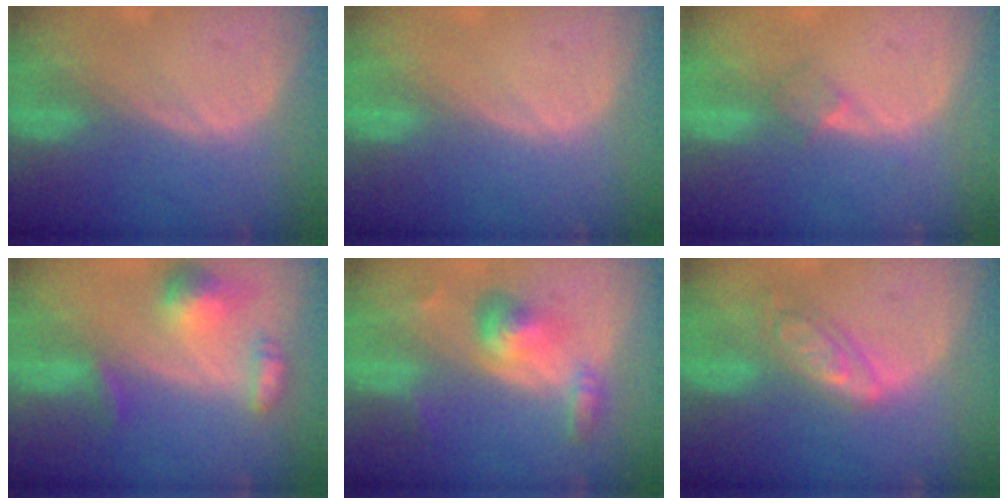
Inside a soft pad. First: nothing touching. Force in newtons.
{"total": 0.0}
{"total": 2.3, "press": 2.0, "slide": 1.1}
{"total": 7.0, "press": 6.6, "slide": 2.5}
{"total": 6.2, "press": 5.5, "slide": 2.8}
{"total": 6.5, "press": 5.7, "slide": 3.0}